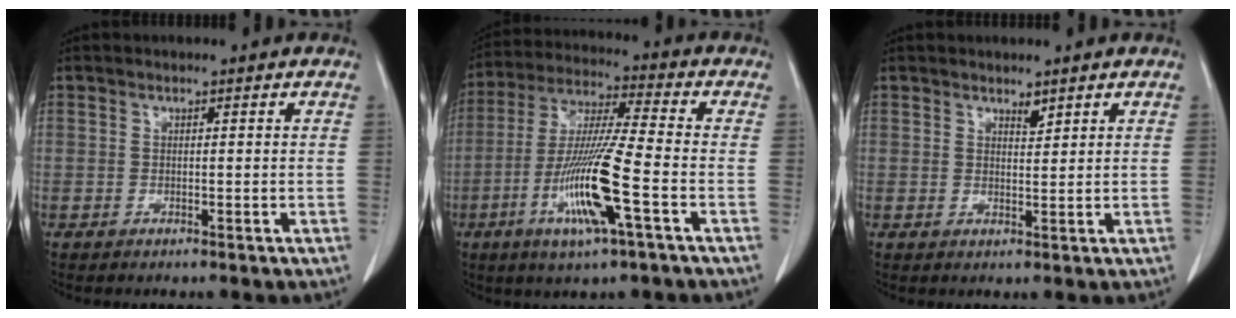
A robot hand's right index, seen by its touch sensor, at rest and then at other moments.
{"total": 14.2, "force": [-4.9, 0.2, 13.3], "torque": [-0.269, -0.017, -0.095]}
{"total": 1.4, "force": [1.2, 0.3, 0.6], "torque": [-0.012, -0.006, 0.021]}